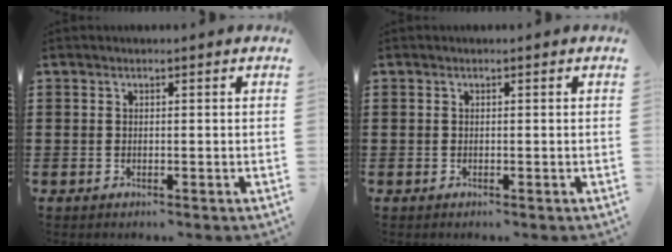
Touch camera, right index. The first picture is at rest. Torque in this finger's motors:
{"motor_torque": [1.05, 1.09, -0.05, -0.04]}